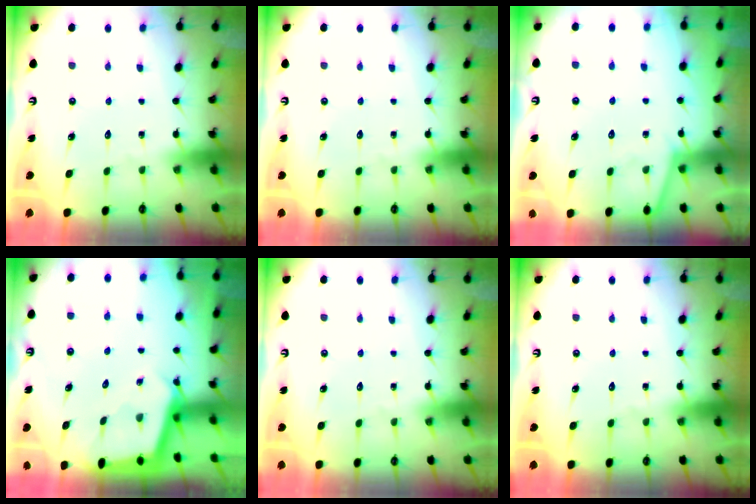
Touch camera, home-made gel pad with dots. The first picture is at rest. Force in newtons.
{"total": 0.0}
{"total": 2.7, "press": 2.7, "slide": 0.4}
{"total": 2.2, "press": 2.2, "slide": 0.2}
{"total": 0.0}
{"total": 0.0}